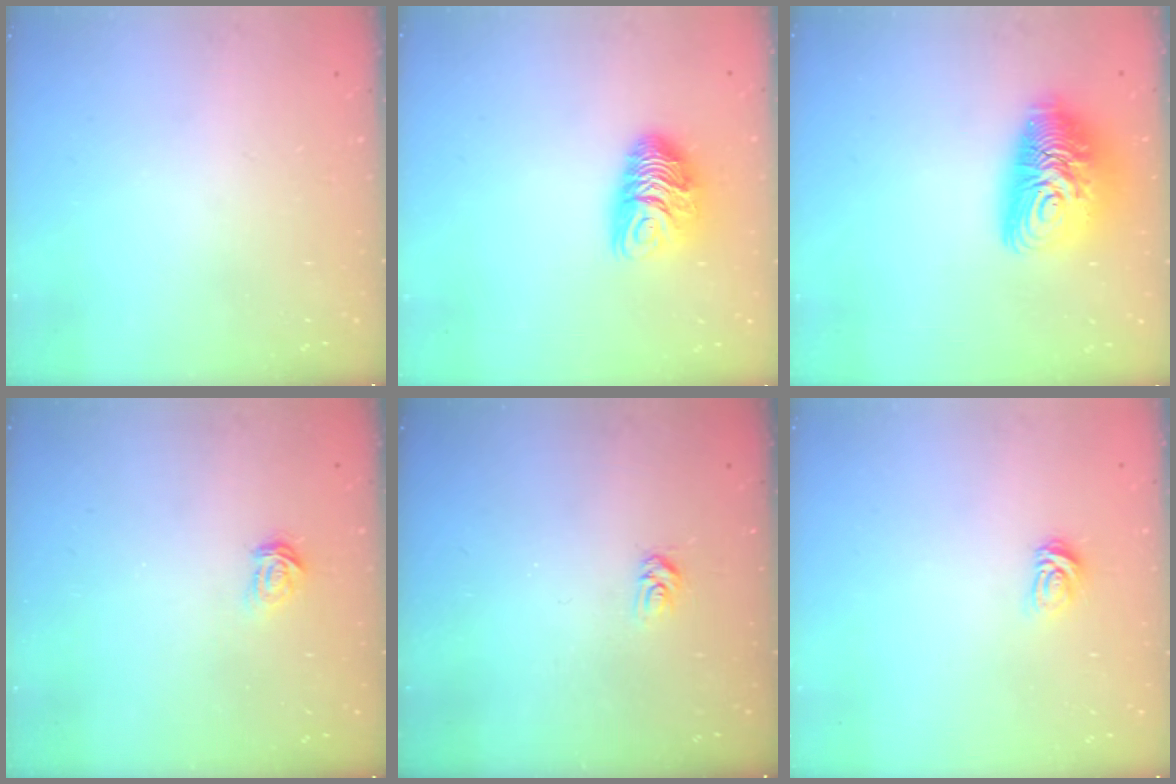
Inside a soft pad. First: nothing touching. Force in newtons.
{"total": 9.4, "press": 9.4, "slide": 0.5}
{"total": 14.0, "press": 13.9, "slide": 0.9}
{"total": 3.0, "press": 3.0, "slide": 0.3}
{"total": 4.3, "press": 4.2, "slide": 0.5}
{"total": 4.6, "press": 4.6, "slide": 0.5}